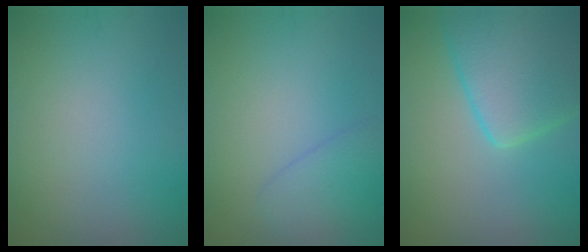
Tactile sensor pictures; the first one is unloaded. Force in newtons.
{"total": 2.4, "press": 2.4, "slide": 0.1}
{"total": 8.6, "press": 8.6, "slide": 0.5}